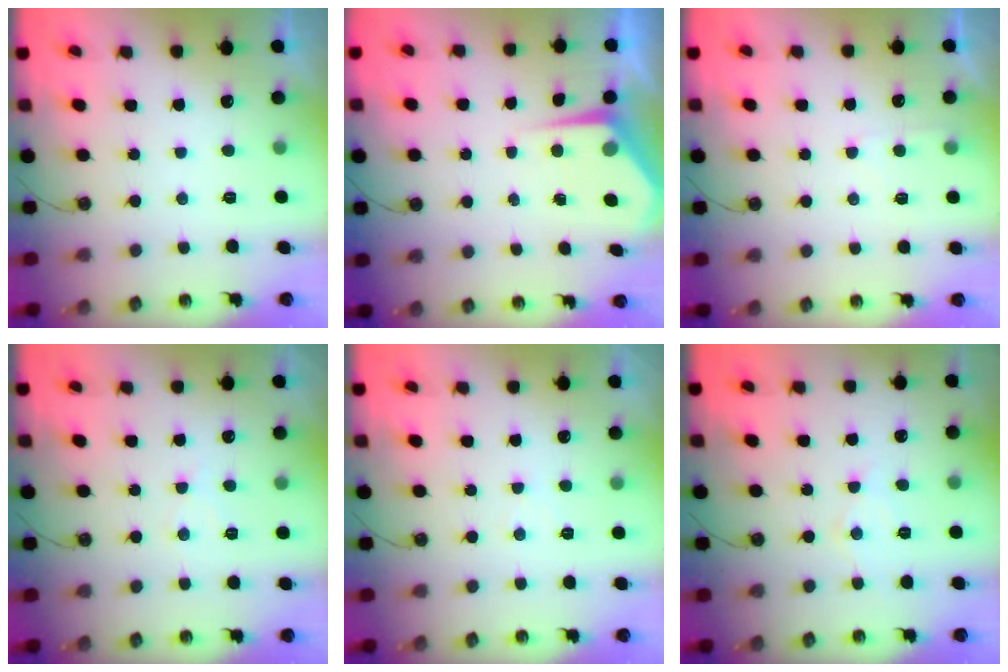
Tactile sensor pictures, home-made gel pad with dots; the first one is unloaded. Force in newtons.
{"total": 4.6, "press": 4.6, "slide": 0.4}
{"total": 4.3, "press": 4.2, "slide": 0.6}
{"total": 5.4, "press": 5.4, "slide": 0.8}
{"total": 3.2, "press": 3.2, "slide": 0.6}
{"total": 7.2, "press": 7.2, "slide": 0.3}